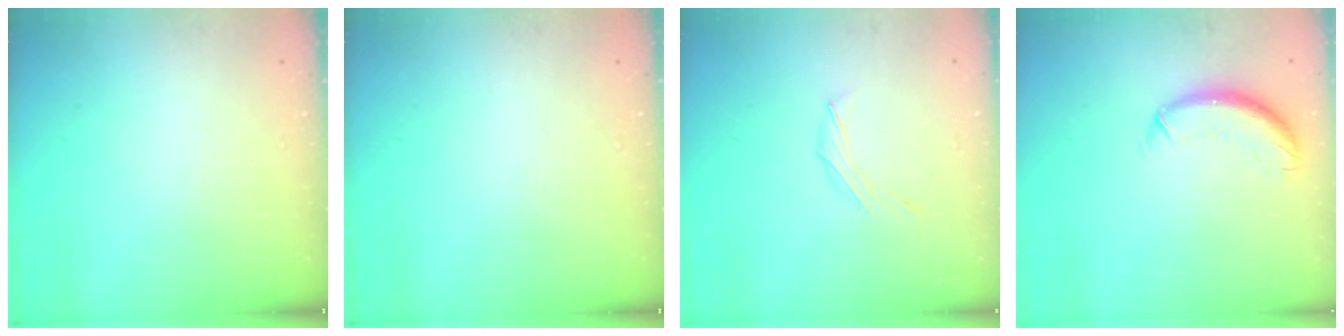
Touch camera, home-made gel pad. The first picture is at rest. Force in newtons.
{"total": 0.0}
{"total": 5.5, "press": 5.4, "slide": 1.2}
{"total": 9.2, "press": 9.0, "slide": 1.9}